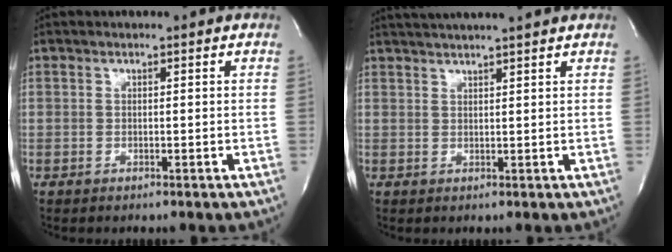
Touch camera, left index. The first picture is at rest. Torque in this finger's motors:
{"motor_torque": [0.16, -0.95, 0.17, 0.06]}